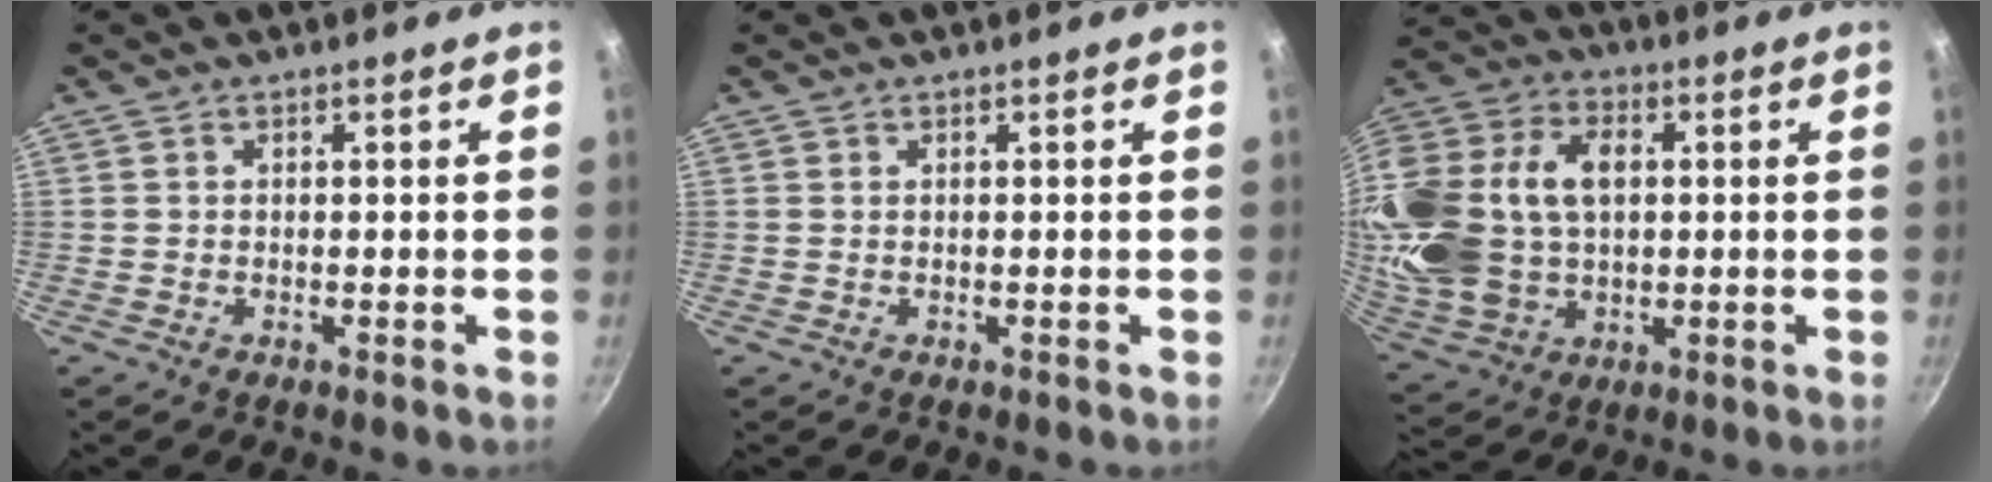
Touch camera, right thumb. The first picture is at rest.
{"total": 0.0}
{"total": 24.2, "force": [2.5, 16.8, 17.2], "torque": [-0.350, 0.022, 0.052]}